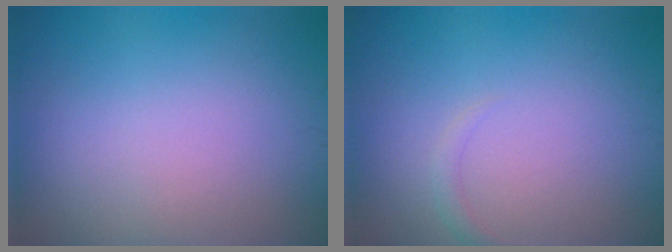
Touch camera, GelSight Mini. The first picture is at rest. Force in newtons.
{"total": 0.8, "press": 0.8, "slide": 0.1}